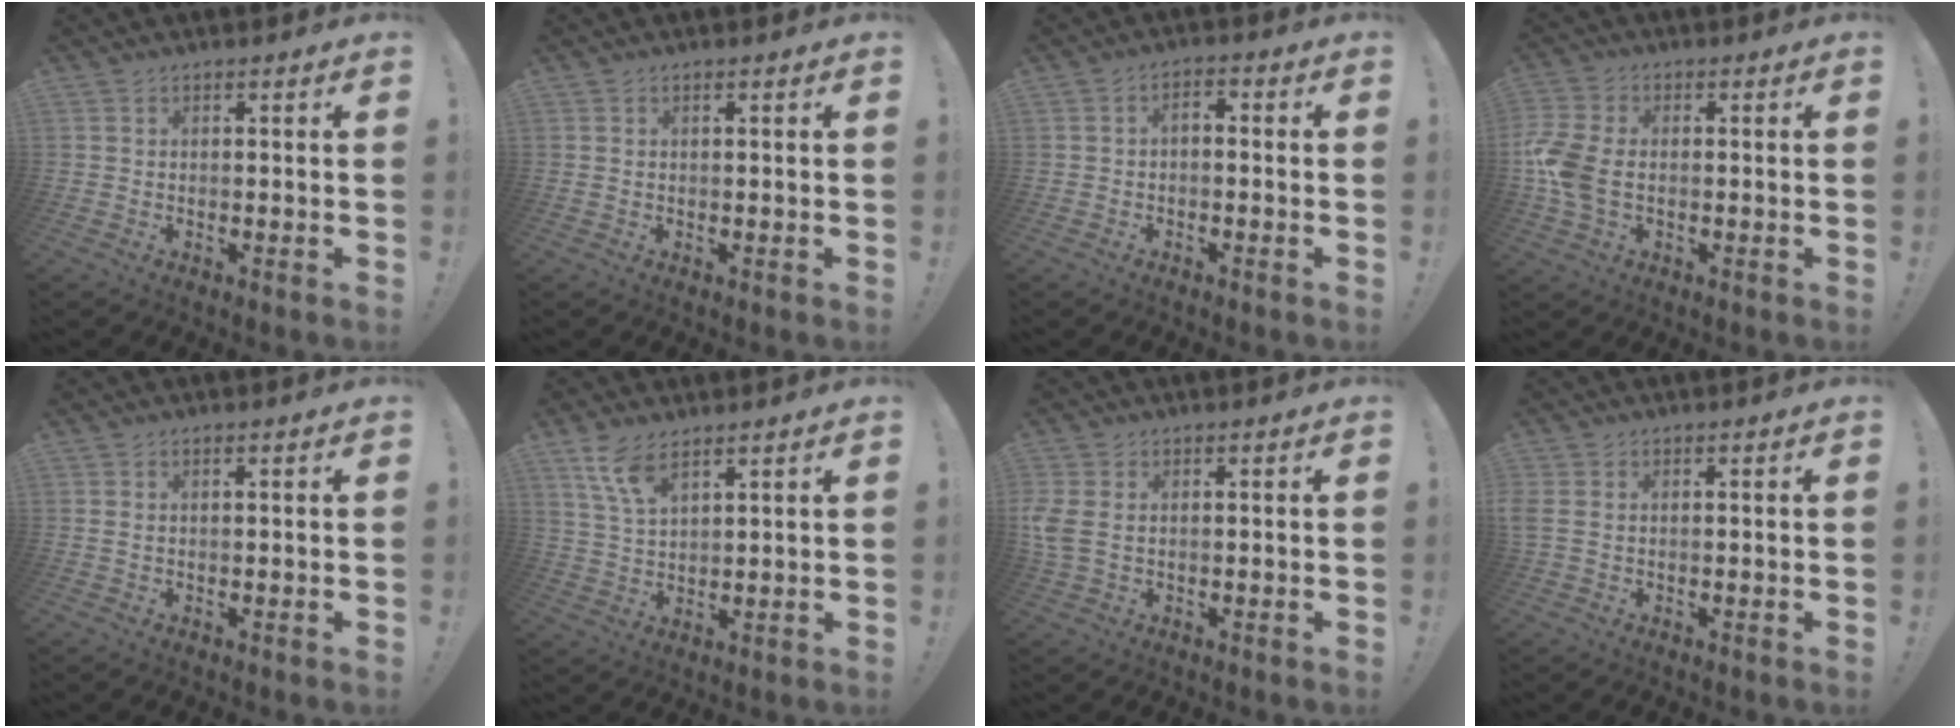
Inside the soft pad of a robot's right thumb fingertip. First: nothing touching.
{"total": 0.6, "force": [0.5, -0.2, 0.4], "torque": [-0.008, -0.001, 0.009]}
{"total": 2.7, "force": [-1.5, 1.2, 1.9], "torque": [-0.042, 0.006, -0.031]}
{"total": 10.2, "force": [-1.4, 6.7, 7.6], "torque": [-0.178, 0.002, -0.025]}
{"total": 1.1, "force": [0.6, -0.1, 0.9], "torque": [-0.018, 0.001, 0.011]}
{"total": 7.5, "force": [5.3, 2.7, 4.6], "torque": [-0.087, -0.026, 0.099]}
{"total": 4.6, "force": [0.5, 2.9, 3.5], "torque": [-0.085, -0.001, 0.009]}
{"total": 2.0, "force": [0.1, 1.4, 1.5], "torque": [-0.029, 0.006, 0.004]}